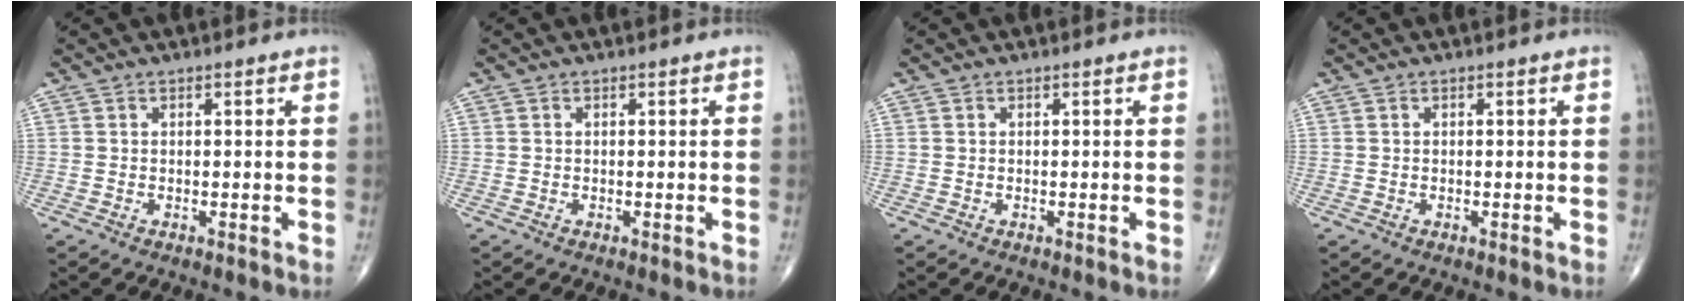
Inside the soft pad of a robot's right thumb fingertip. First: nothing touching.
{"total": 0.0}
{"total": 0.0}
{"total": 0.0}